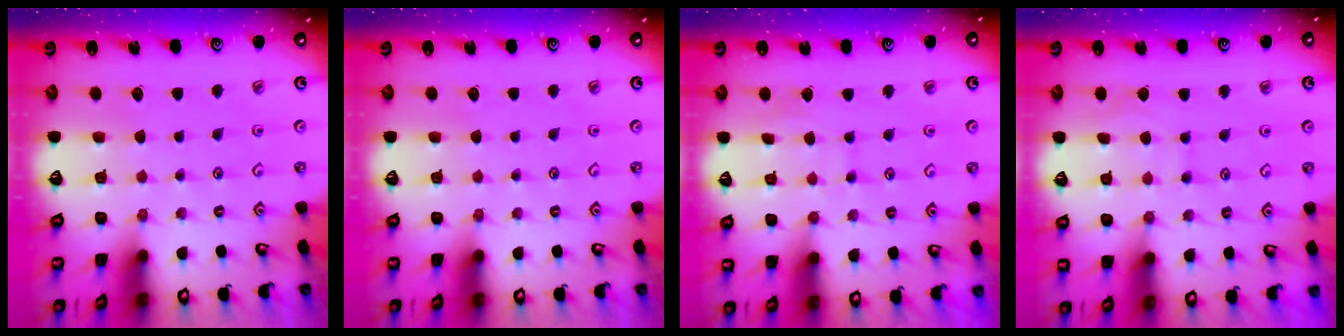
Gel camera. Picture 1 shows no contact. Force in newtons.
{"total": 0.0}
{"total": 5.7, "press": 5.7, "slide": 0.2}
{"total": 5.5, "press": 5.5, "slide": 0.3}